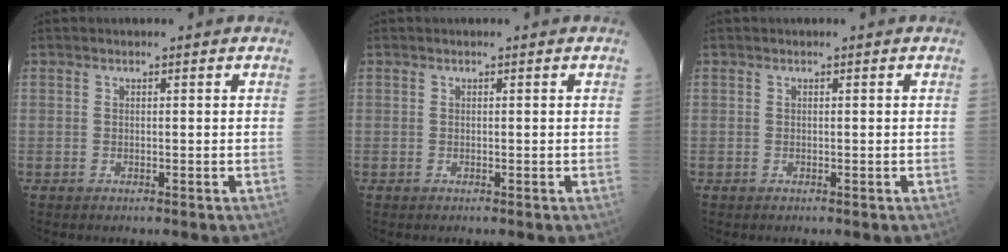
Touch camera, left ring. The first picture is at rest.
{"total": 0.0}
{"total": 0.0}